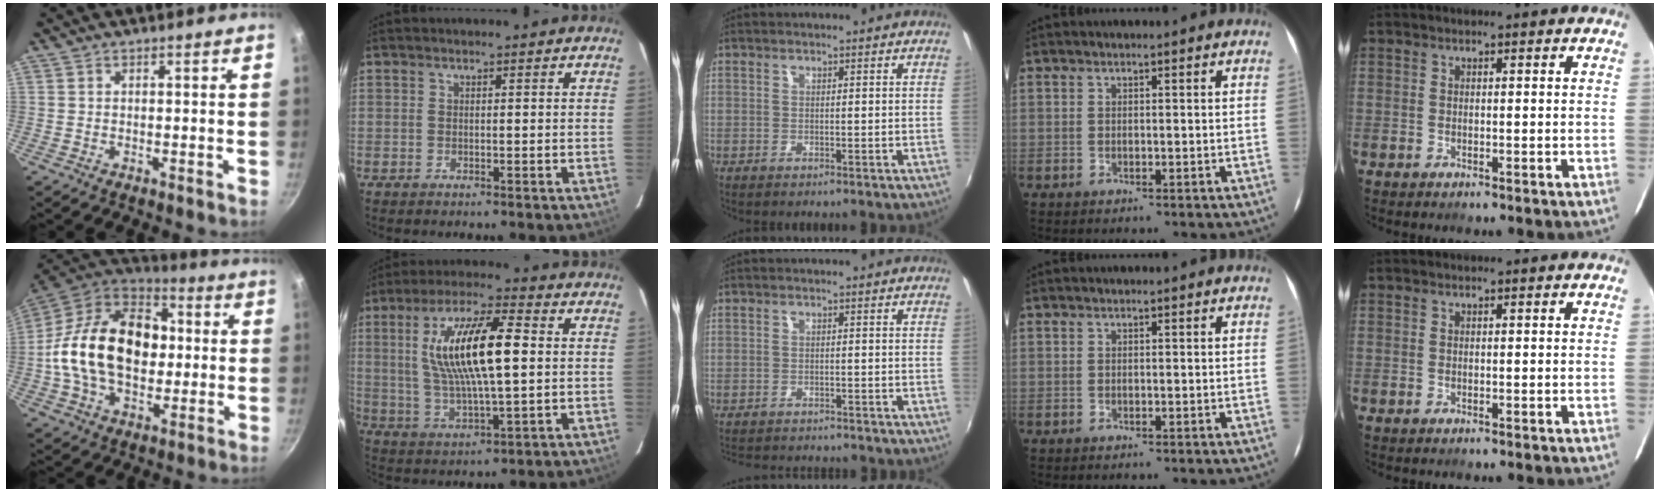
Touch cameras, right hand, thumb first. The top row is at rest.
{"thumb": {"total": 23.8, "force": [0.0, 16.1, 17.4], "torque": [-0.274, 0.037, -0.012]}, "index": {"total": 16.4, "force": [2.5, 4.1, 15.6], "torque": [-0.295, 0.009, 0.052]}, "middle": {"total": 8.6, "force": [-8.0, 1.8, 2.8], "torque": [-0.069, -0.013, -0.115]}}